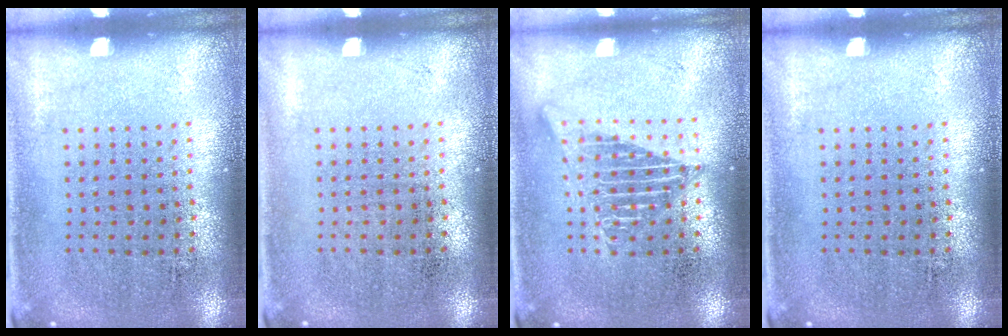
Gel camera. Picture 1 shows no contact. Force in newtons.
{"total": 0.0}
{"total": 2.6, "press": 2.5, "slide": 0.3}
{"total": 0.0}